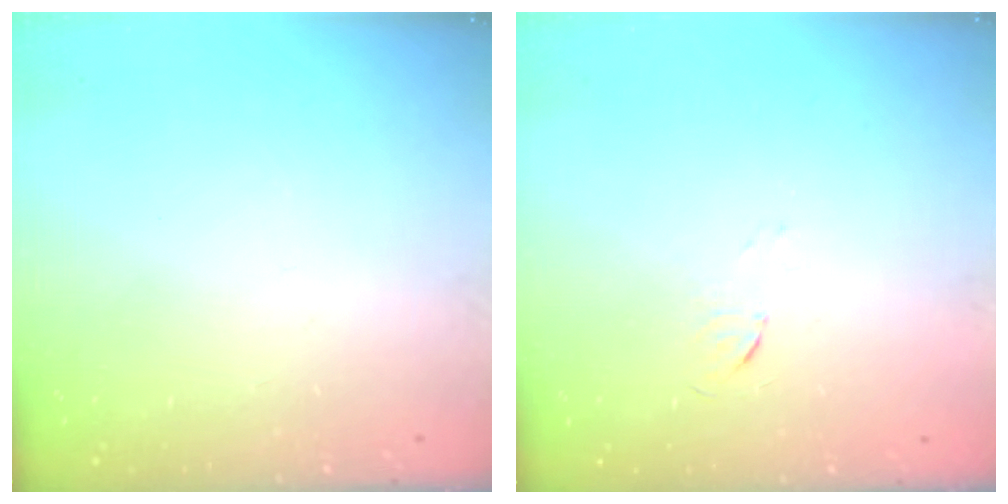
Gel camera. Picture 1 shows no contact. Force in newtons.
{"total": 3.6, "press": 3.6, "slide": 0.3}